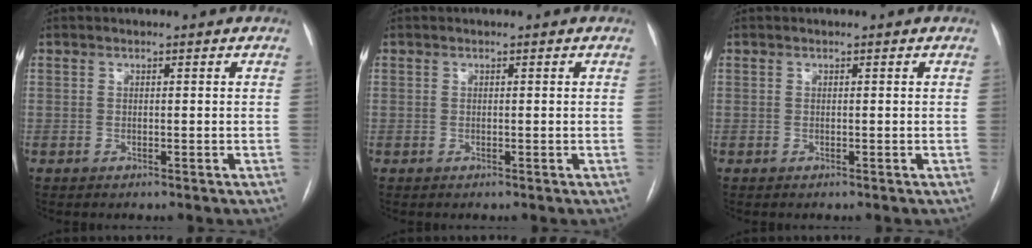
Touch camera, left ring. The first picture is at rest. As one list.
[{"total": 0.0}, {"total": 0.0}]